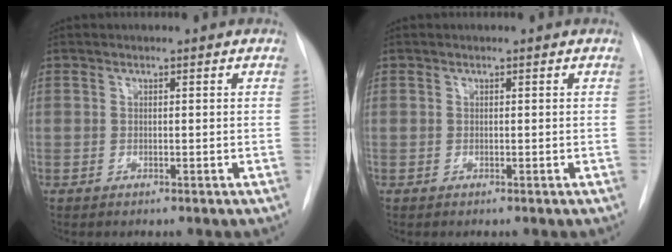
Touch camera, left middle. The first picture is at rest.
{"total": 0.0}